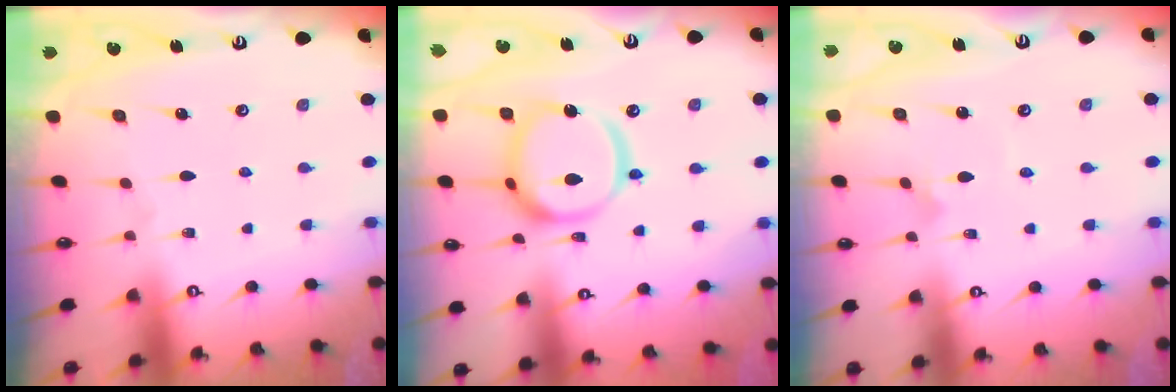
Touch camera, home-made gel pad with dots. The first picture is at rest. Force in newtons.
{"total": 15.5, "press": 15.4, "slide": 1.5}
{"total": 4.9, "press": 4.8, "slide": 0.4}